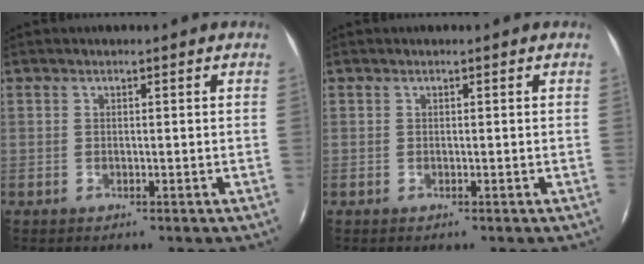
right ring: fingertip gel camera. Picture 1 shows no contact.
{"total": 0.0}